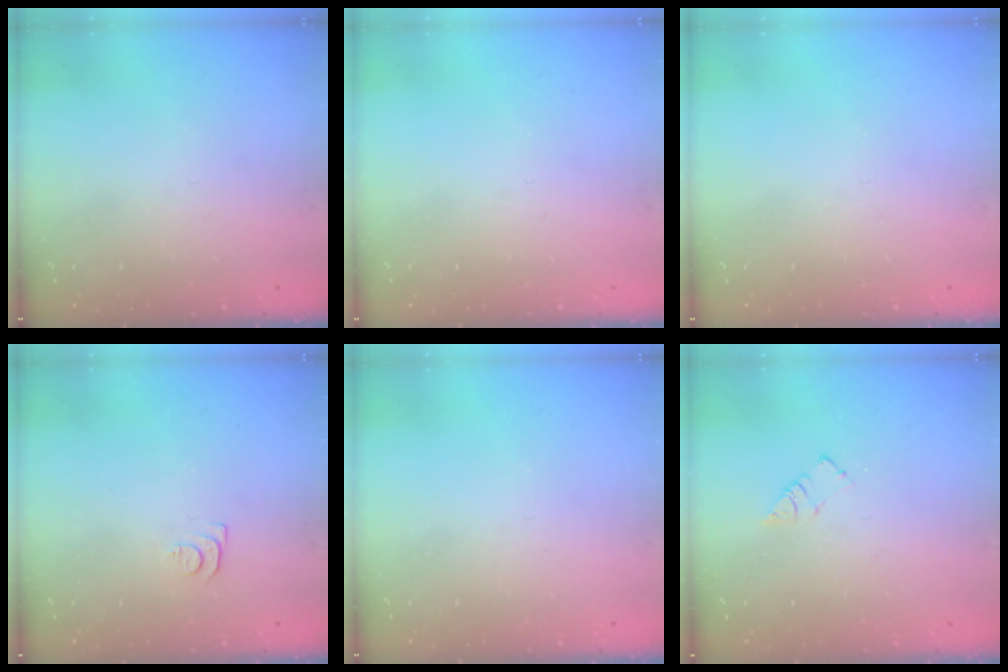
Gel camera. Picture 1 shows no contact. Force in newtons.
{"total": 0.0}
{"total": 0.0}
{"total": 4.6, "press": 4.6, "slide": 0.6}
{"total": 0.0}
{"total": 3.3, "press": 3.3, "slide": 0.4}